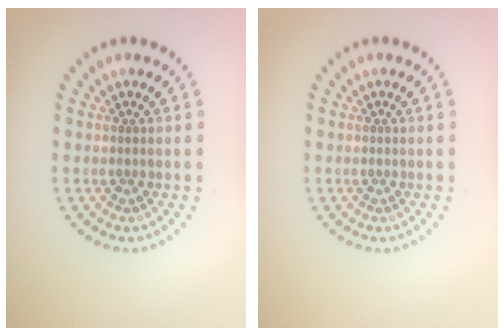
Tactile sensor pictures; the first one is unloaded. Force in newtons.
{"total": 0.0}